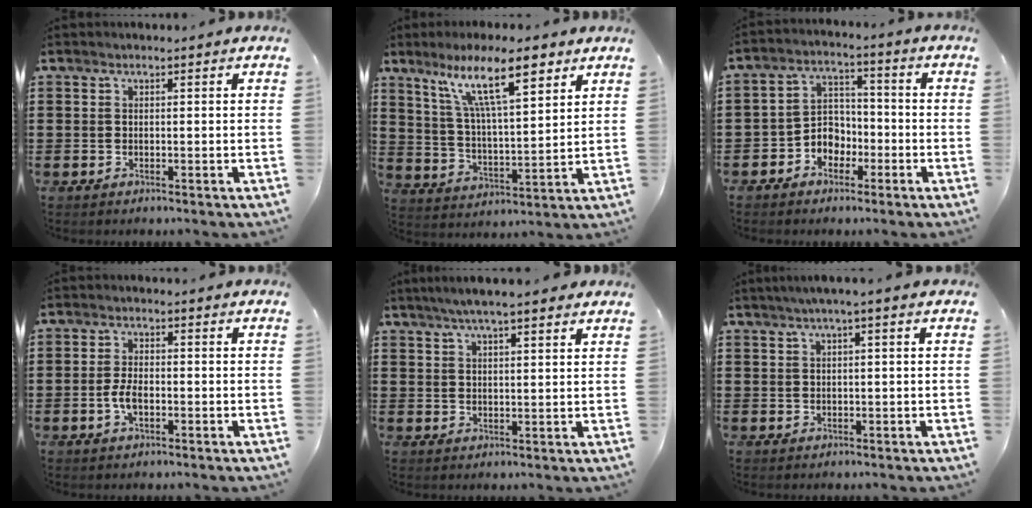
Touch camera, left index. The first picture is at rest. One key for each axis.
{"total": 13.2, "fx": 8.3, "fy": 3.4, "fz": 9.7, "tx": -0.187, "ty": -0.019, "tz": 0.141}
{"total": 4.9, "fx": -2.7, "fy": 3.8, "fz": 1.2, "tx": -0.033, "ty": 0.009, "tz": -0.057}
{"total": 3.4, "fx": -1.0, "fy": 1.5, "fz": 2.8, "tx": -0.074, "ty": -0.003, "tz": -0.025}
{"total": 4.8, "fx": 3.8, "fy": 0.4, "fz": 2.9, "tx": -0.064, "ty": -0.001, "tz": 0.066}
{"total": 1.5, "fx": 0.5, "fy": -0.1, "fz": 1.4, "tx": -0.026, "ty": 0.000, "tz": 0.008}